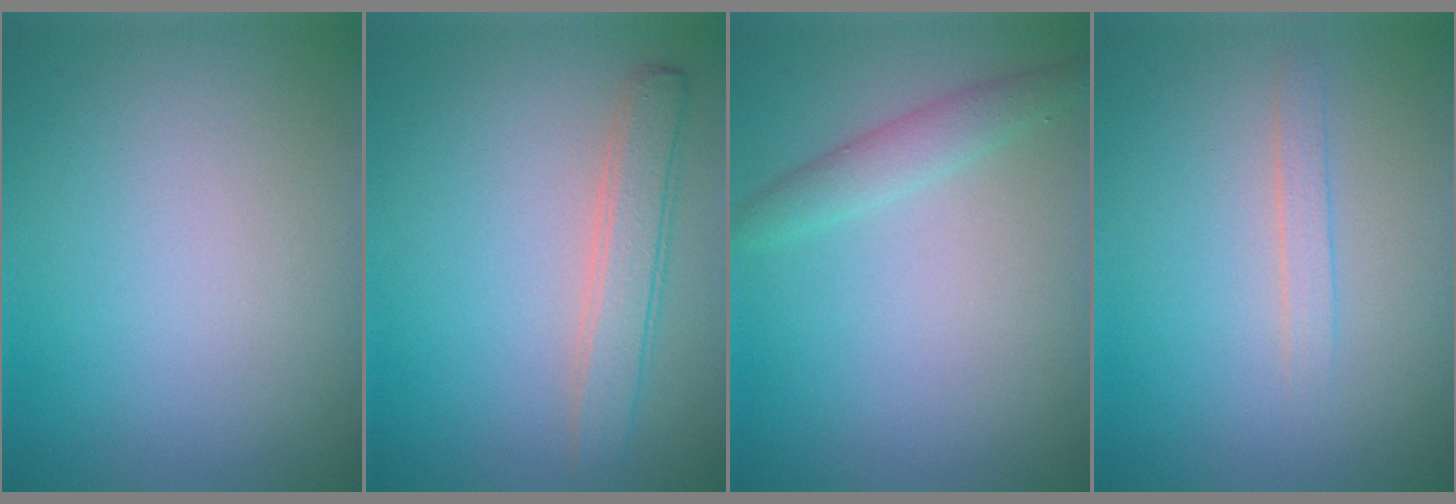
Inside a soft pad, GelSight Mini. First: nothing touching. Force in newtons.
{"total": 2.9, "press": 2.9, "slide": 0.2}
{"total": 2.0, "press": 2.0, "slide": 0.3}
{"total": 1.2, "press": 1.2, "slide": 0.0}